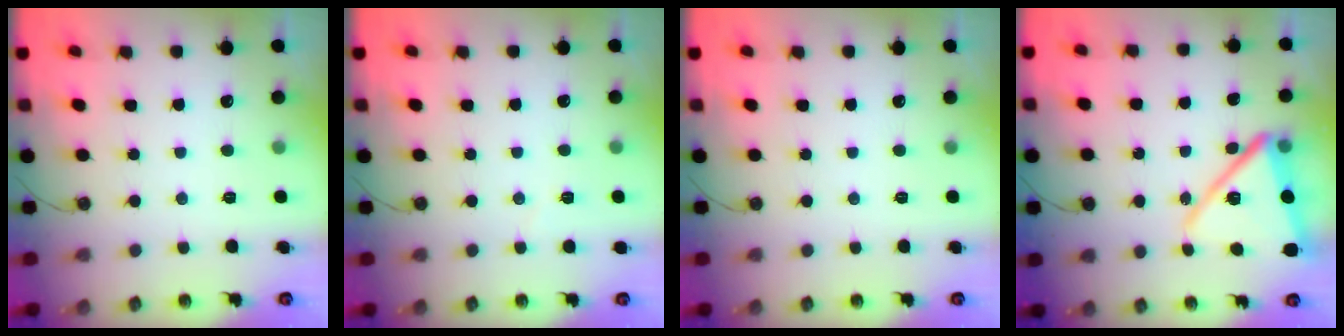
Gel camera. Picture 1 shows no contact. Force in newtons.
{"total": 3.1, "press": 3.1, "slide": 0.6}
{"total": 0.0}
{"total": 16.7, "press": 16.6, "slide": 1.6}